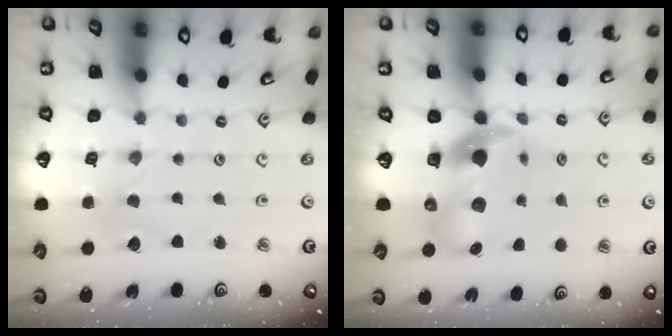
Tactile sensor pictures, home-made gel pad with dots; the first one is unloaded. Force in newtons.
{"total": 8.8, "press": 8.7, "slide": 1.2}